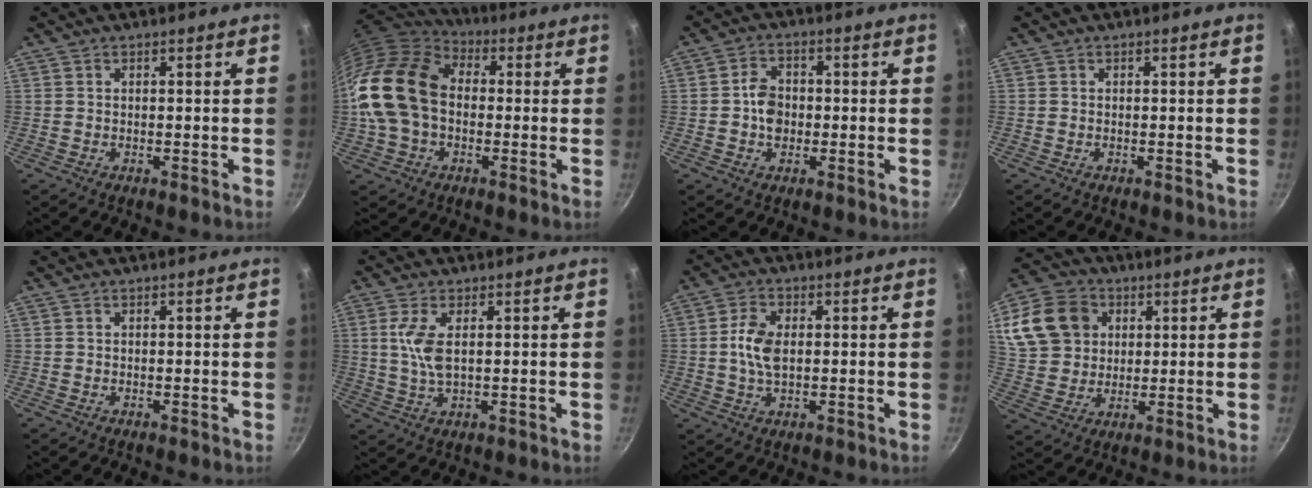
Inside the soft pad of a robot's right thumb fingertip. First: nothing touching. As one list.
[{"total": 18.5, "force": [-0.4, 13.5, 12.8], "torque": [-0.233, 0.036, -0.020]}, {"total": 5.3, "force": [-0.6, 4.1, 3.3], "torque": [-0.036, 0.014, -0.016]}, {"total": 0.0}, {"total": 0.0}, {"total": 5.9, "force": [1.1, 2.2, 5.3], "torque": [-0.116, -0.001, 0.025]}, {"total": 6.3, "force": [0.3, 3.6, 5.1], "torque": [-0.098, 0.005, 0.003]}, {"total": 16.3, "force": [5.3, 13.1, 8.0], "torque": [-0.146, 0.006, 0.097]}]